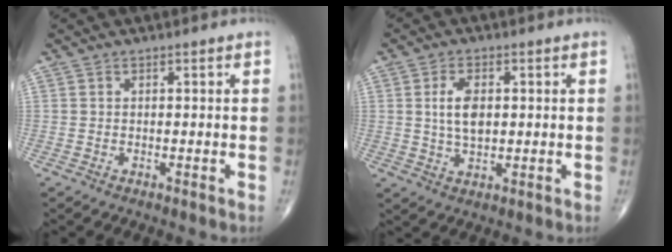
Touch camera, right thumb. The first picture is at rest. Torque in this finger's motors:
{"motor_torque": [0.35, 1.68, 0.56, 0.56, 0.18]}